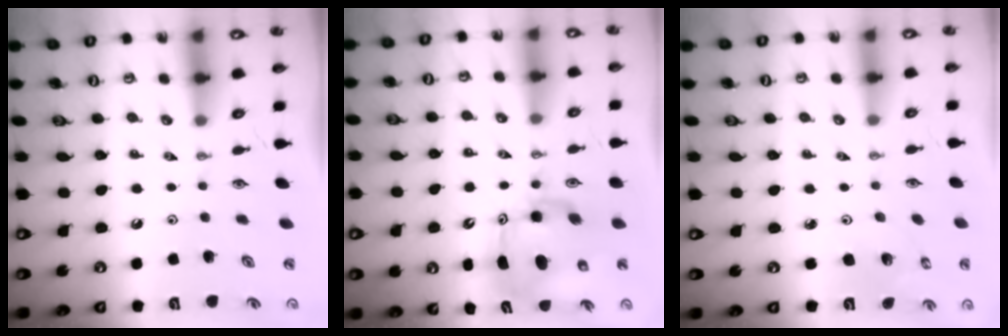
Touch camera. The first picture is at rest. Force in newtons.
{"total": 9.7, "press": 9.7, "slide": 0.9}
{"total": 2.3, "press": 2.3, "slide": 0.2}